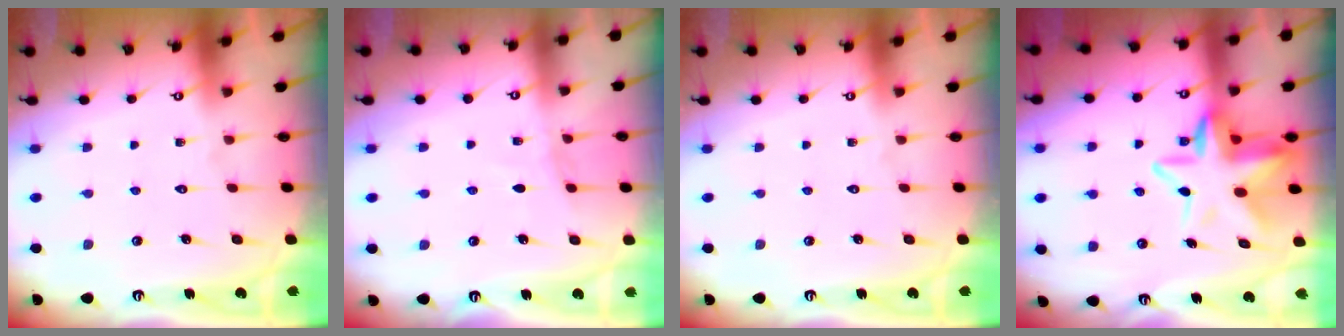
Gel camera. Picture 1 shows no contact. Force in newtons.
{"total": 3.9, "press": 3.9, "slide": 0.5}
{"total": 0.0}
{"total": 12.5, "press": 12.2, "slide": 2.8}